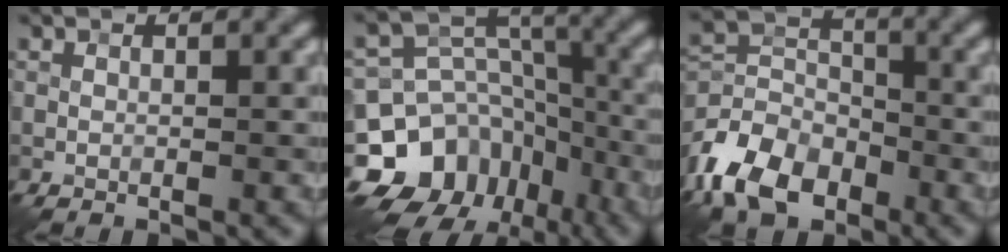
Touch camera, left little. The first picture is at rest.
{"total": 14.6, "force": [-8.4, 11.0, 5.0], "torque": [-0.127, 0.004, -0.133]}
{"total": 8.1, "force": [-4.9, 4.8, 4.2], "torque": [-0.087, -0.003, -0.110]}